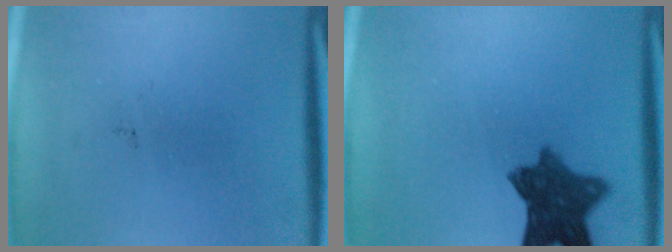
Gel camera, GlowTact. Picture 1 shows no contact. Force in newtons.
{"total": 9.2}